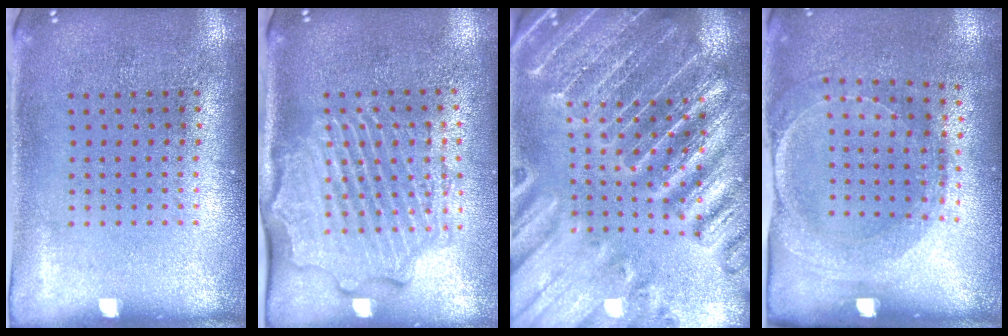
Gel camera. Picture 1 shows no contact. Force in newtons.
{"total": 2.6, "press": 2.3, "slide": 1.2}
{"total": 4.2, "press": 3.9, "slide": 1.4}
{"total": 1.6, "press": 1.5, "slide": 0.6}